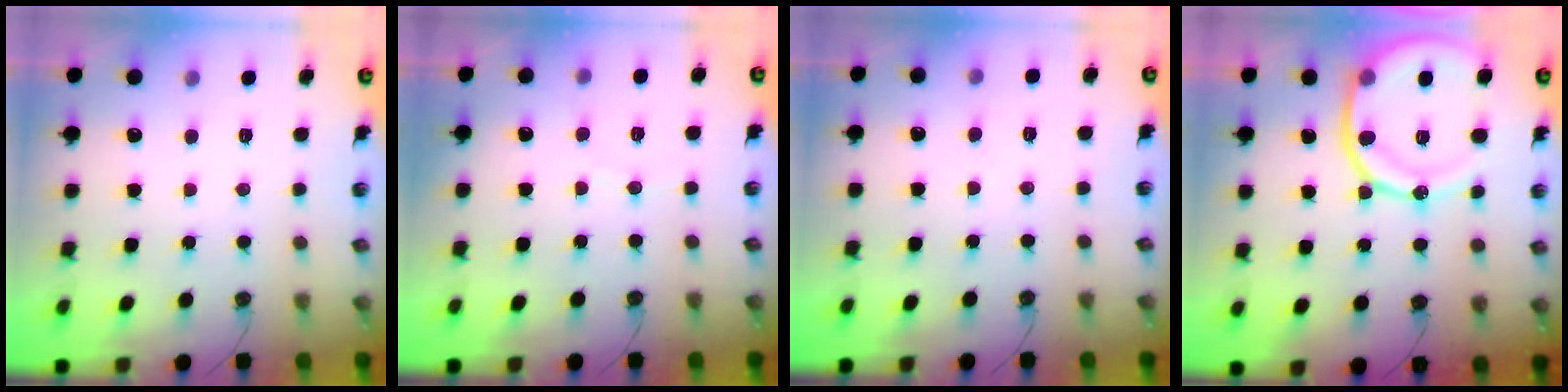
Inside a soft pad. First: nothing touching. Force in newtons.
{"total": 3.0, "press": 3.0, "slide": 0.4}
{"total": 5.5, "press": 5.5, "slide": 0.6}
{"total": 16.8, "press": 16.7, "slide": 2.0}